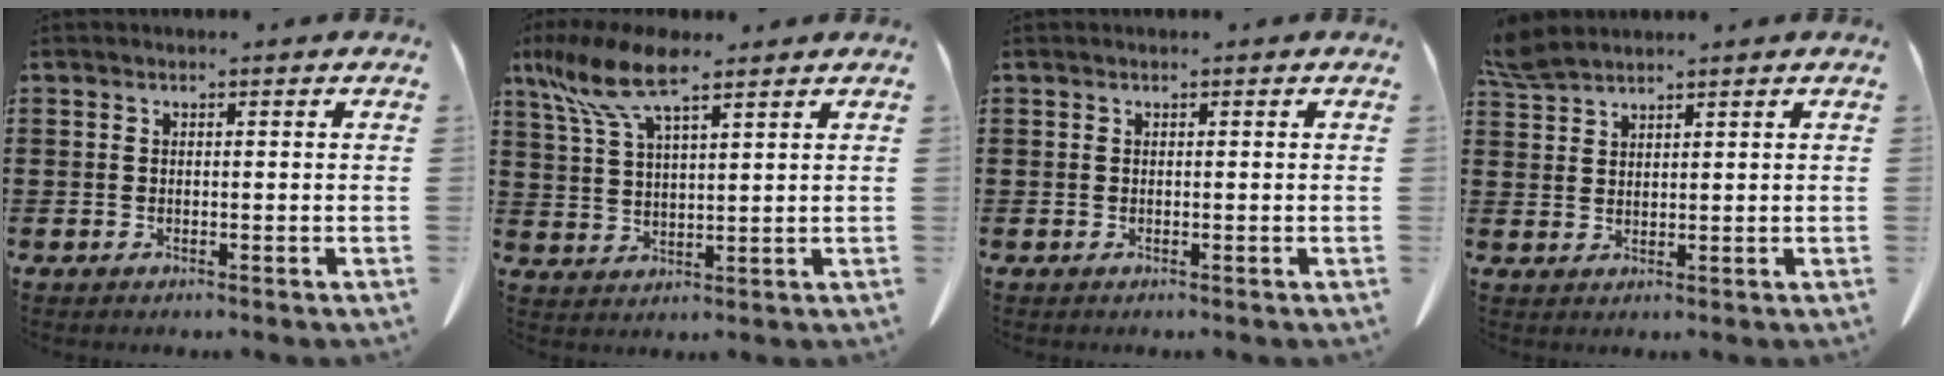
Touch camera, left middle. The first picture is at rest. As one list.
[{"total": 9.3, "force": [6.2, 2.6, 6.4], "torque": [-0.155, -0.016, 0.108]}, {"total": 0.0}, {"total": 3.4, "force": [3.1, 0.7, 1.3], "torque": [-0.035, -0.006, 0.059]}]